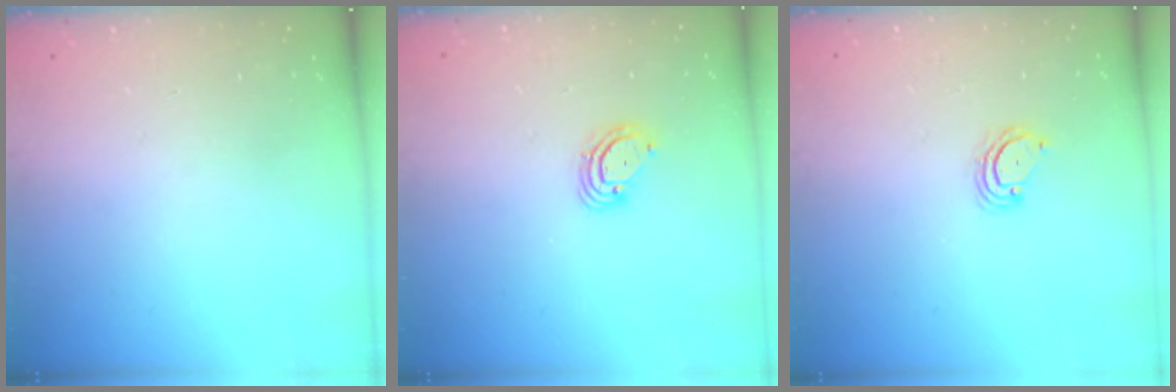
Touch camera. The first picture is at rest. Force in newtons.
{"total": 4.4, "press": 4.4, "slide": 0.4}
{"total": 2.3, "press": 2.3, "slide": 0.2}